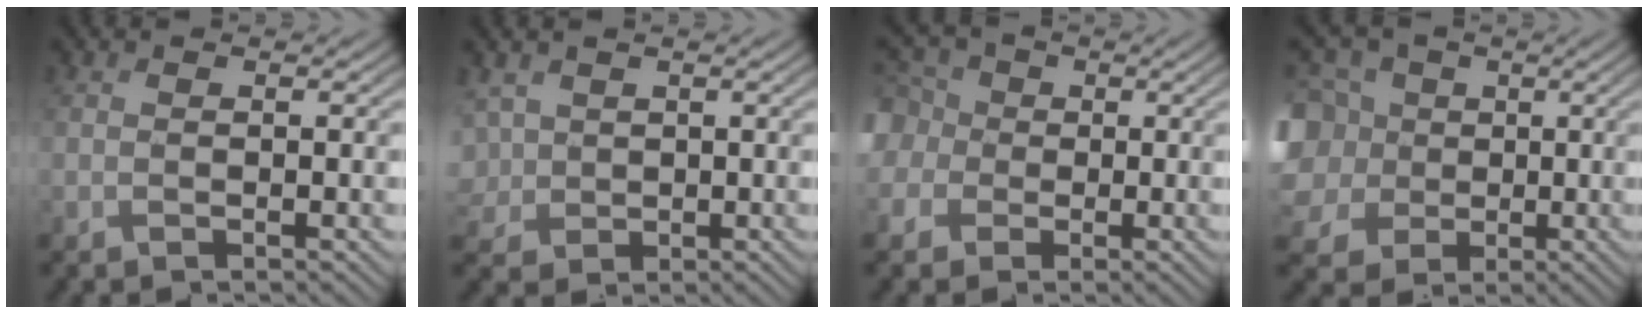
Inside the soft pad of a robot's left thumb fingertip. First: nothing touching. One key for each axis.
{"total": 3.6, "fx": 0.5, "fy": 3.2, "fz": 1.7, "tx": -0.060, "ty": -0.004, "tz": 0.007}
{"total": 8.2, "fx": 0.7, "fy": 7.4, "fz": 3.7, "tx": -0.134, "ty": 0.012, "tz": -0.009}
{"total": 12.5, "fx": 0.6, "fy": 11.0, "fz": 6.0, "tx": -0.222, "ty": 0.002, "tz": -0.006}